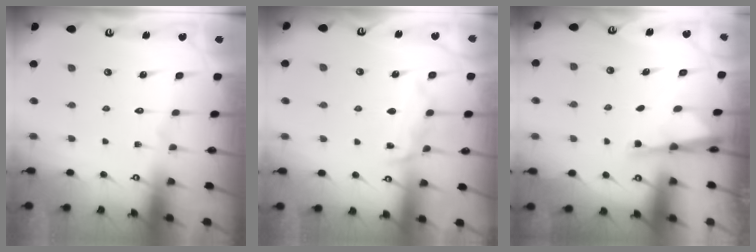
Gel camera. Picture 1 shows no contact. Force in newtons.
{"total": 8.0, "press": 7.9, "slide": 1.0}
{"total": 2.7, "press": 2.7, "slide": 0.5}